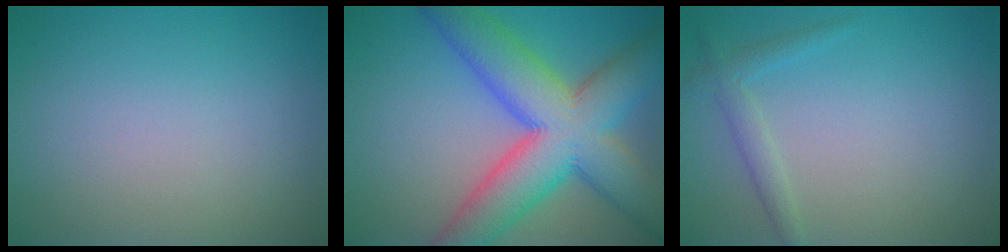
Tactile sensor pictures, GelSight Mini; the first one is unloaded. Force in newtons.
{"total": 11.9, "press": 11.9, "slide": 0.6}
{"total": 1.8, "press": 1.8, "slide": 0.0}